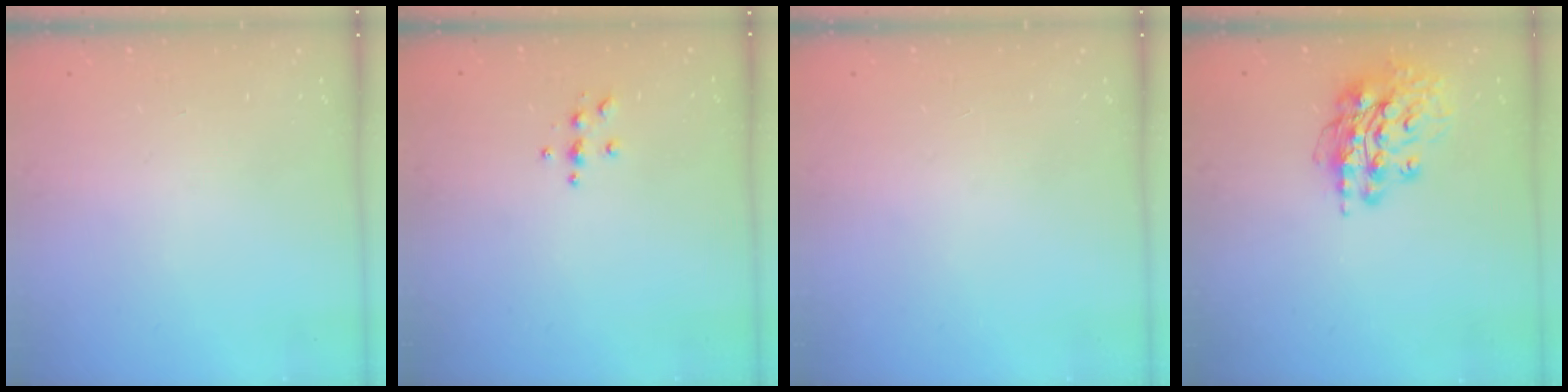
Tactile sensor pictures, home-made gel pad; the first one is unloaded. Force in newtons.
{"total": 3.8, "press": 3.8, "slide": 0.4}
{"total": 0.0}
{"total": 15.0, "press": 14.9, "slide": 1.6}